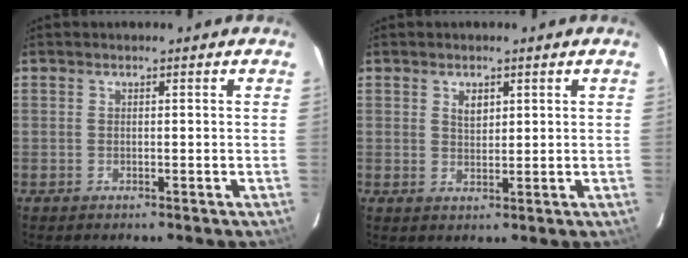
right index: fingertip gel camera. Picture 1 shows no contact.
{"total": 2.5, "force": [1.1, 1.5, 1.6], "torque": [-0.023, 0.003, 0.020]}